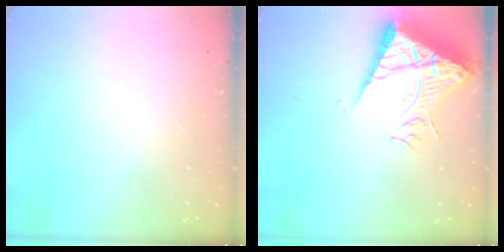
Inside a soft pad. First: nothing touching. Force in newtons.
{"total": 11.6, "press": 11.5, "slide": 1.1}